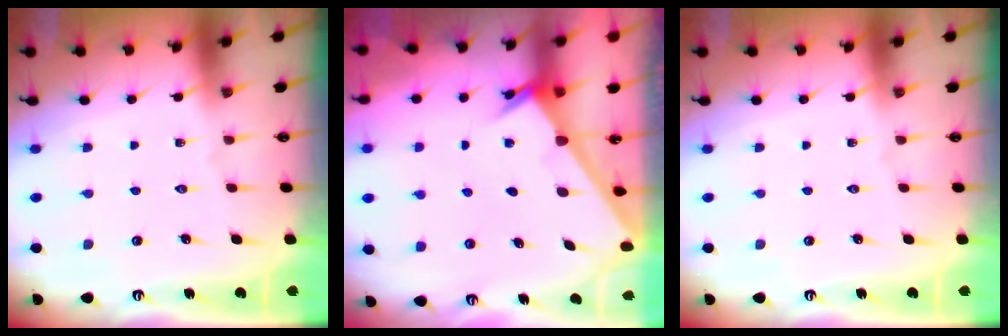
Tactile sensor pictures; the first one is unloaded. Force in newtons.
{"total": 2.3, "press": 2.3, "slide": 0.2}
{"total": 0.0}